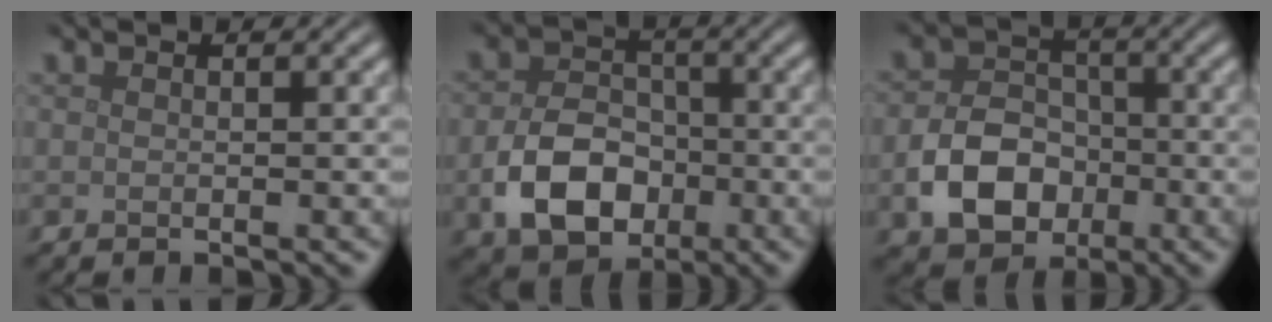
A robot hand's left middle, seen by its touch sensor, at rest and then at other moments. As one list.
[{"total": 6.8, "force": [-2.4, 4.9, 4.1], "torque": [-0.078, -0.008, -0.041]}, {"total": 6.3, "force": [-2.2, 4.7, 3.5], "torque": [-0.064, -0.005, -0.040]}]